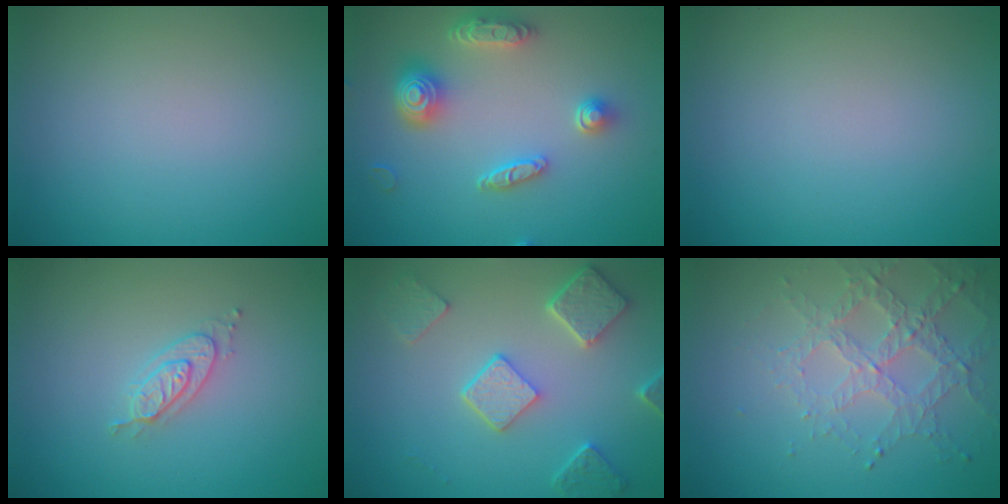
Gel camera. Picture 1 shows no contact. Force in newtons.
{"total": 4.7, "press": 3.9, "slide": 2.5}
{"total": 0.0}
{"total": 2.2, "press": 2.2, "slide": 0.3}
{"total": 5.0, "press": 4.0, "slide": 3.1}
{"total": 3.1, "press": 2.9, "slide": 1.1}